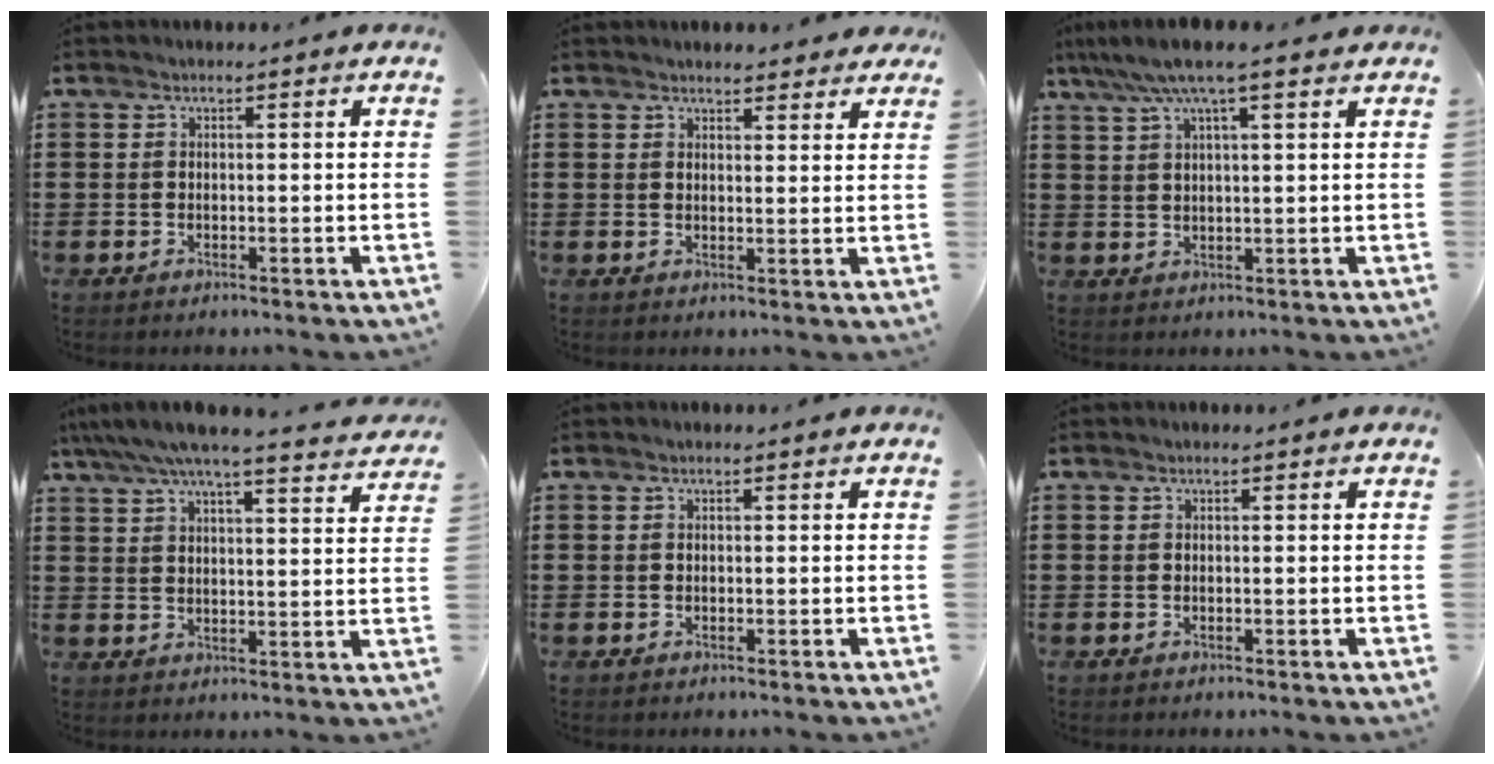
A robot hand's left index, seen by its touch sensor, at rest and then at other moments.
{"total": 2.6, "force": [2.5, 0.6, 0.4], "torque": [-0.008, -0.004, 0.045]}
{"total": 6.2, "force": [4.3, 0.5, 4.5], "torque": [-0.097, -0.004, 0.075]}
{"total": 6.2, "force": [5.5, 0.2, 2.8], "torque": [-0.077, -0.029, 0.093]}
{"total": 0.0}
{"total": 0.0}